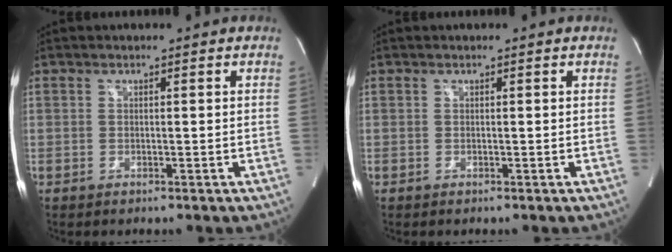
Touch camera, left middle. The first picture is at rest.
{"total": 0.0}